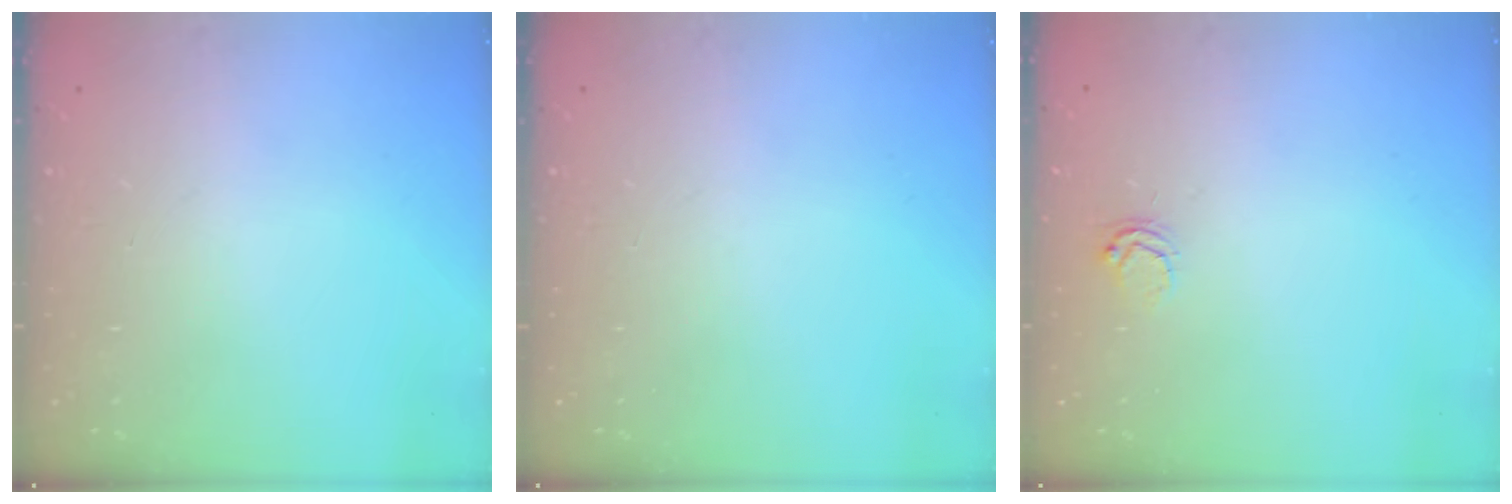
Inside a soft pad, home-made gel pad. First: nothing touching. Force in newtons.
{"total": 0.0}
{"total": 4.4, "press": 4.3, "slide": 0.4}